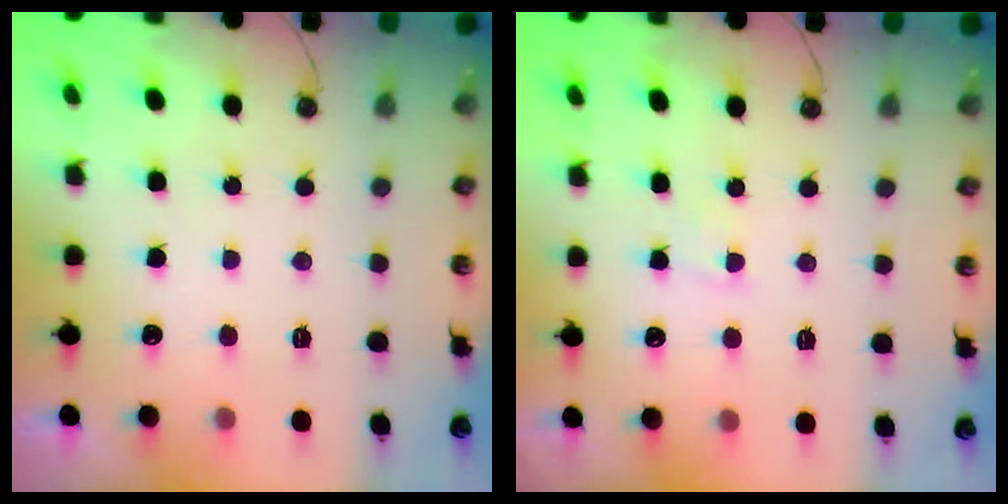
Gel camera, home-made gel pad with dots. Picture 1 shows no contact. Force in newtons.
{"total": 4.0, "press": 3.9, "slide": 0.4}